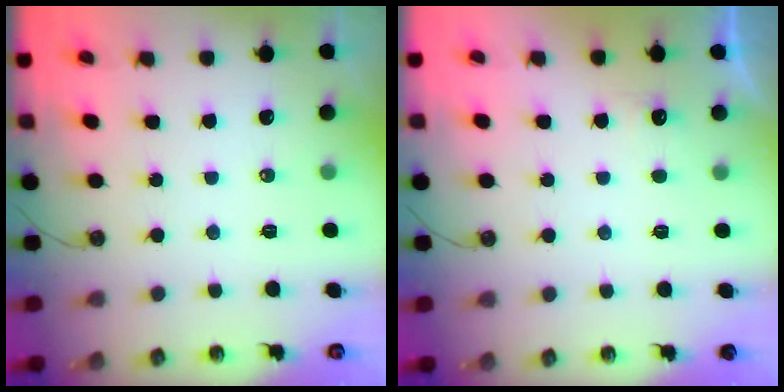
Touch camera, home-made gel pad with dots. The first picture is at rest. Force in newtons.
{"total": 4.1, "press": 3.9, "slide": 1.1}